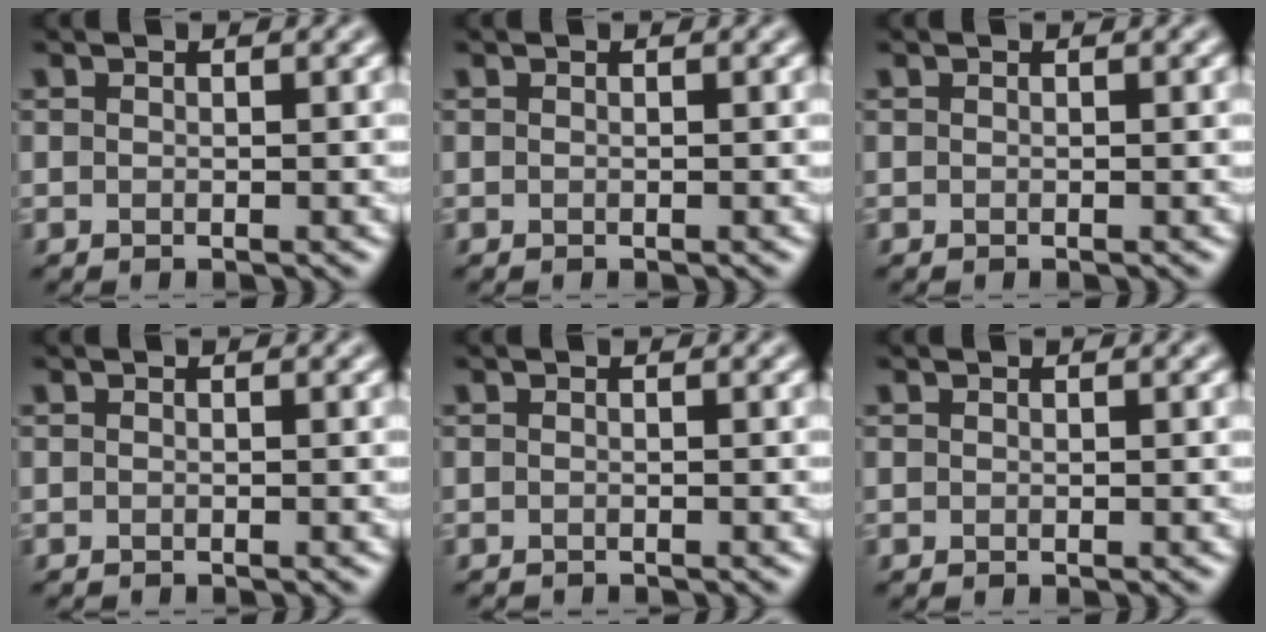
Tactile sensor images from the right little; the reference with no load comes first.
{"total": 0.0}
{"total": 0.0}
{"total": 0.7, "force": [-0.6, 0.0, 0.1], "torque": [0.004, -0.004, -0.012]}
{"total": 1.0, "force": [-1.0, 0.0, 0.1], "torque": [0.005, -0.007, -0.018]}
{"total": 0.0}